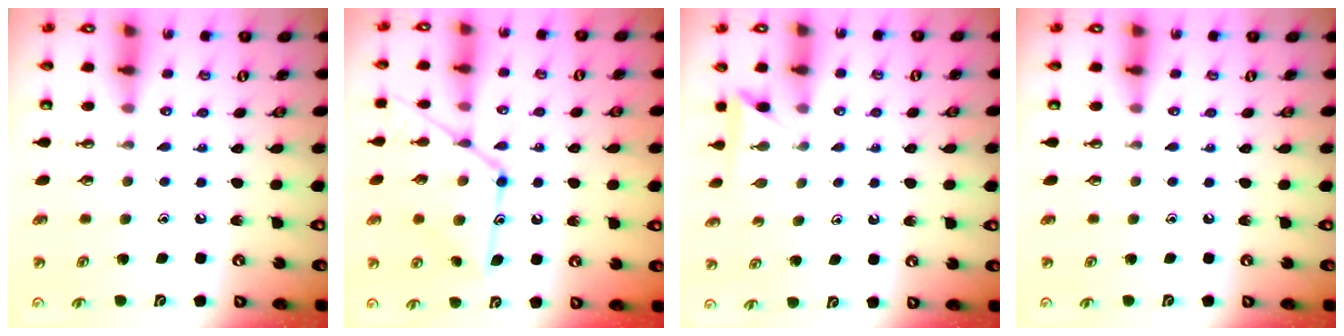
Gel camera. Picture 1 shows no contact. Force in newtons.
{"total": 15.2, "press": 15.2, "slide": 1.1}
{"total": 2.3, "press": 2.3, "slide": 0.2}
{"total": 0.0}